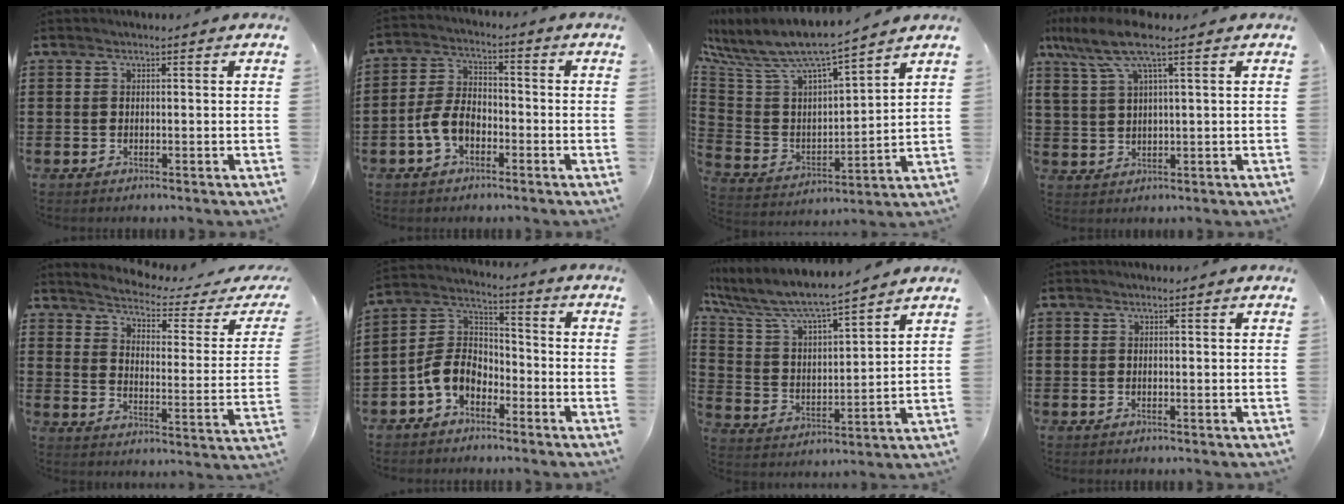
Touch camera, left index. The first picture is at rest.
{"total": 5.9, "force": [-2.7, 3.5, 3.9], "torque": [-0.096, 0.005, -0.058]}
{"total": 8.1, "force": [7.0, 1.3, 3.8], "torque": [-0.107, -0.050, 0.117]}
{"total": 8.4, "force": [4.7, 1.8, 6.7], "torque": [-0.156, -0.004, 0.080]}
{"total": 2.9, "force": [2.6, 0.0, 1.3], "torque": [-0.047, -0.030, 0.032]}
{"total": 7.5, "force": [-4.4, 4.8, 3.6], "torque": [-0.102, 0.006, -0.095]}
{"total": 7.1, "force": [6.3, 0.9, 3.0], "torque": [-0.090, -0.043, 0.104]}
{"total": 0.0}